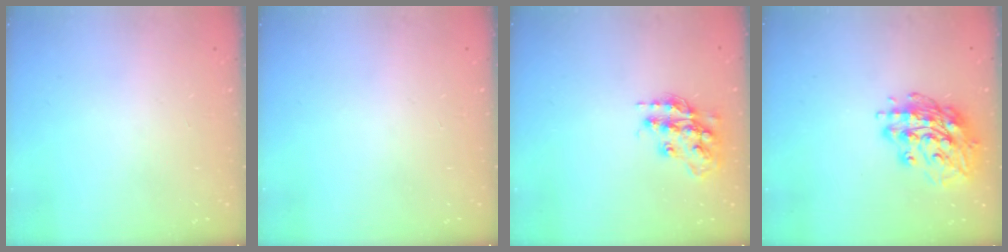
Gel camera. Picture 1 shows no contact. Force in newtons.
{"total": 0.0}
{"total": 16.0, "press": 16.0, "slide": 1.2}
{"total": 15.3, "press": 15.3, "slide": 0.8}